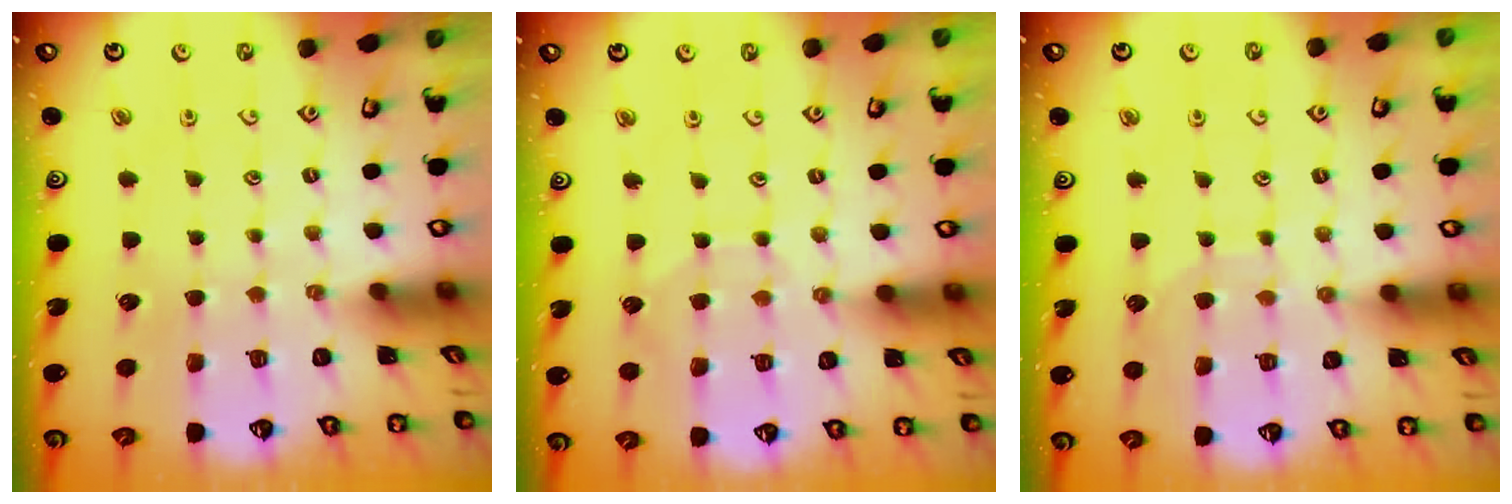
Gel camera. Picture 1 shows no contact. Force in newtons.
{"total": 5.2, "press": 5.2, "slide": 0.4}
{"total": 6.3, "press": 6.3, "slide": 0.6}